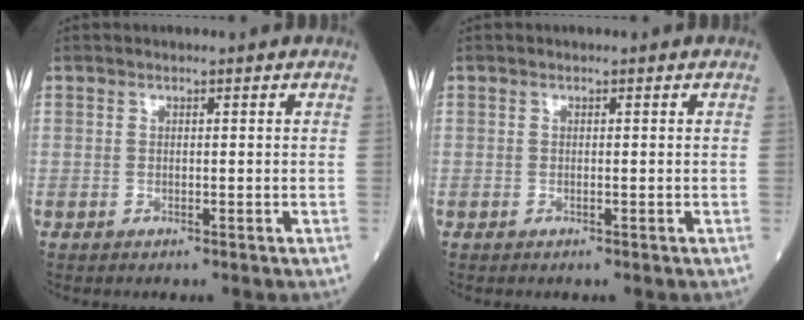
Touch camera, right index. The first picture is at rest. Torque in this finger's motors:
{"motor_torque": [0.05, -0.05, -0.05, 0.00]}